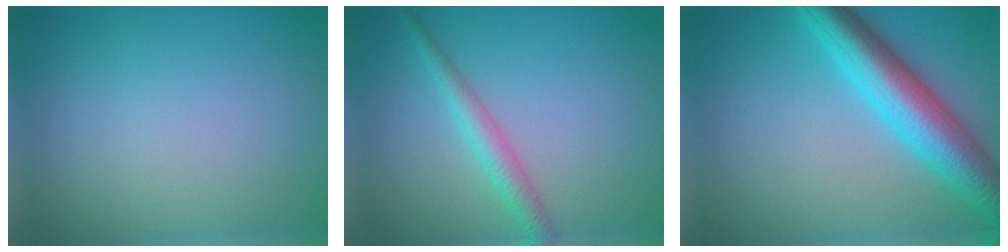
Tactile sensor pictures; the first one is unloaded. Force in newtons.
{"total": 2.5, "press": 2.5, "slide": 0.1}
{"total": 7.6, "press": 7.6, "slide": 0.2}